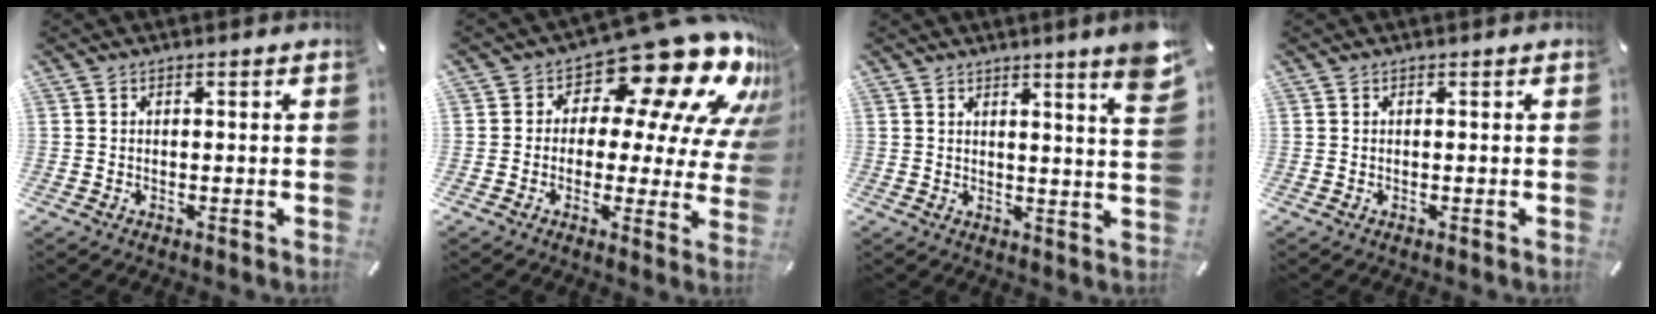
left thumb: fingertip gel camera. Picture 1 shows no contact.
{"total": 19.0, "force": [11.8, 8.0, 12.5], "torque": [-0.167, -0.099, 0.191]}
{"total": 6.5, "force": [4.2, -0.2, 5.0], "torque": [-0.072, -0.034, 0.065]}
{"total": 0.0}